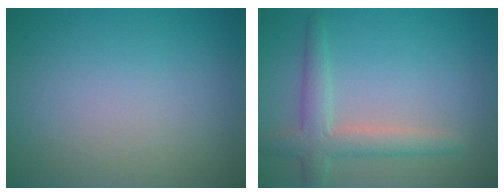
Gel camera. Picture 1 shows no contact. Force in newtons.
{"total": 3.6, "press": 3.6, "slide": 0.2}